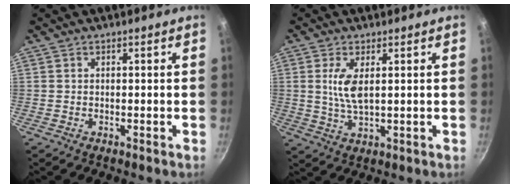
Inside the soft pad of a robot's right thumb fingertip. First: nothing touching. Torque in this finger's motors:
{"motor_torque": [0.43, -0.22, 0.72, -0.36, 0.06]}